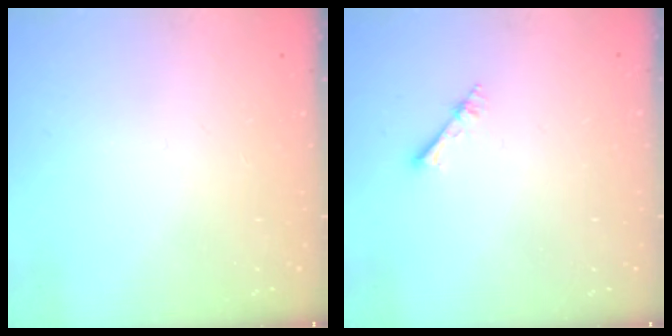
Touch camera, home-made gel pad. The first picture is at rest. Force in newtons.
{"total": 4.0, "press": 3.9, "slide": 0.5}